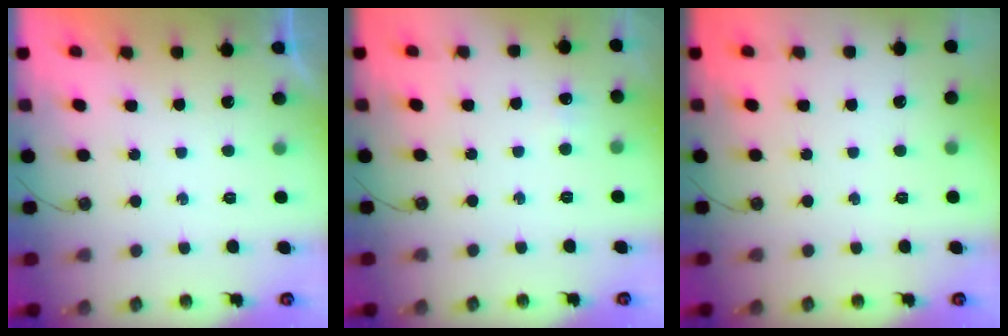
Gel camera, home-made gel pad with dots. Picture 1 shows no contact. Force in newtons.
{"total": 3.9, "press": 3.9, "slide": 0.2}
{"total": 0.0}